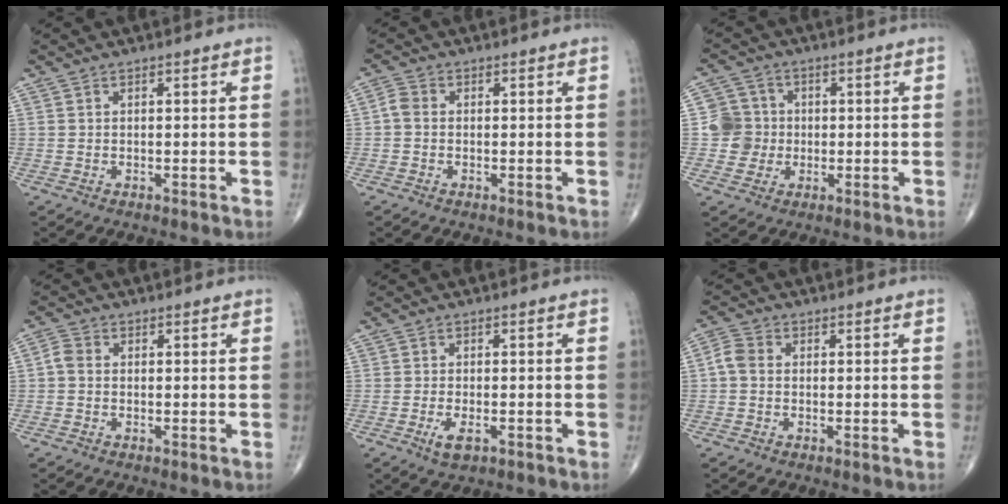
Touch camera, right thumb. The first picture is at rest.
{"total": 2.2, "force": [-0.3, 1.7, 1.4], "torque": [-0.025, 0.004, -0.015]}
{"total": 6.1, "force": [-0.4, 6.0, 0.7], "torque": [0.019, 0.011, -0.013]}
{"total": 2.2, "force": [-0.3, 1.7, 1.4], "torque": [-0.025, 0.005, -0.014]}
{"total": 3.3, "force": [-1.5, 1.4, 2.5], "torque": [-0.049, -0.003, -0.023]}
{"total": 3.2, "force": [-0.2, 2.5, 2.1], "torque": [-0.044, 0.008, -0.014]}